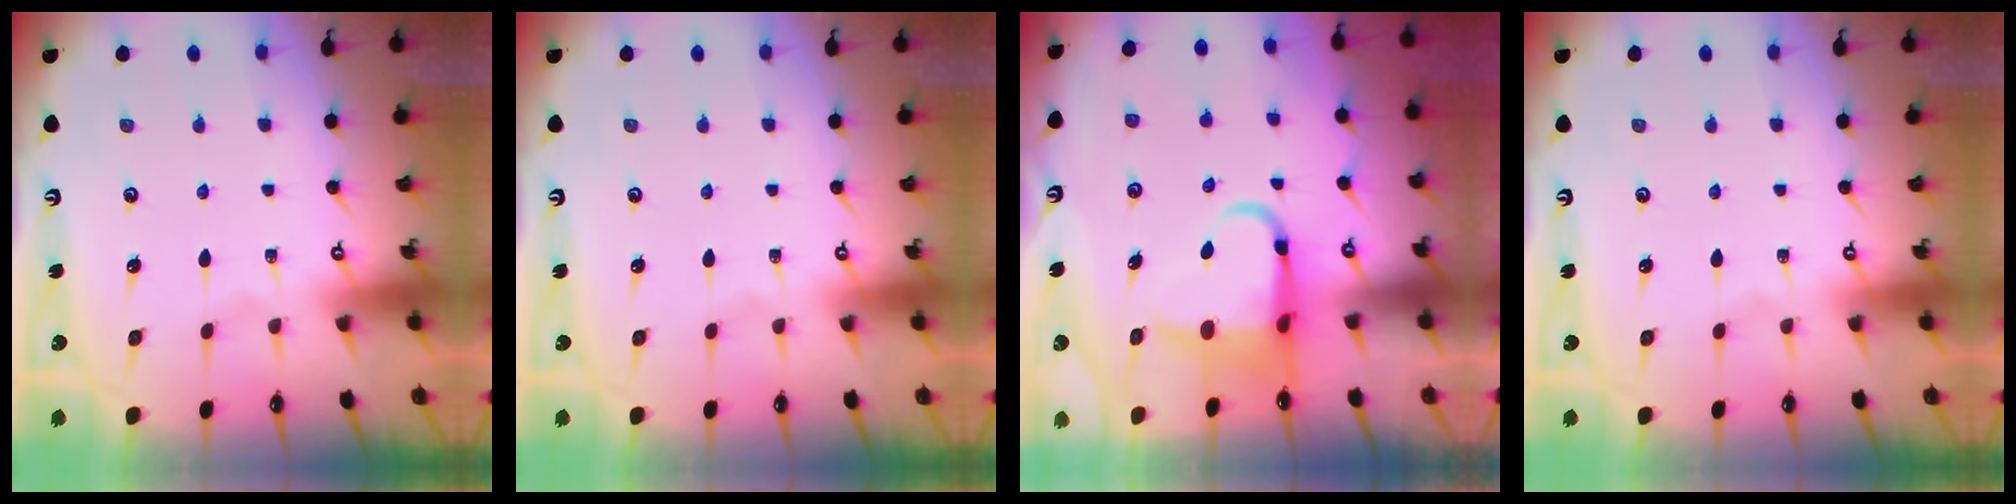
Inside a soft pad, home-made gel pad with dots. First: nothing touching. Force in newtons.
{"total": 0.0}
{"total": 6.0, "press": 5.8, "slide": 1.4}
{"total": 0.0}